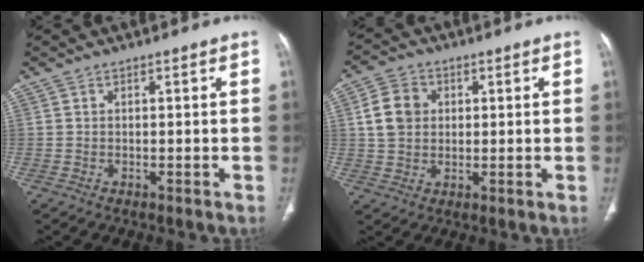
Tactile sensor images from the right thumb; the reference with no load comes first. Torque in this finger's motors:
{"motor_torque": [-0.15, 0.26, 0.75, -0.39, -0.01]}